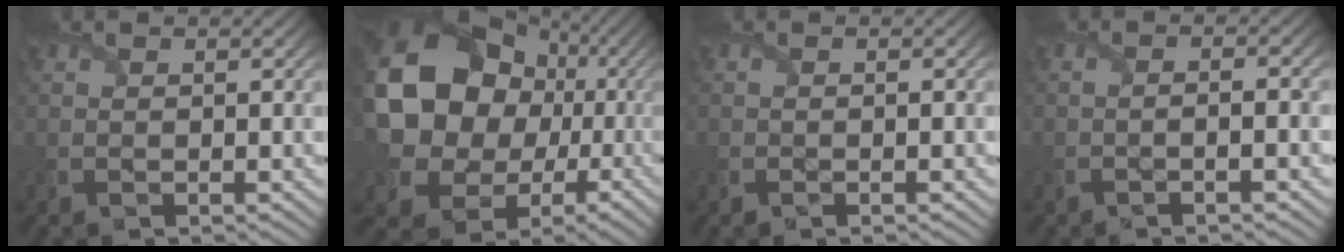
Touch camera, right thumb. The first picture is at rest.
{"total": 19.0, "force": [2.1, 16.3, 9.5], "torque": [-0.241, -0.001, 0.035]}
{"total": 1.0, "force": [-0.8, -0.1, 0.6], "torque": [-0.009, -0.005, -0.012]}
{"total": 2.4, "force": [-1.3, -0.3, 1.9], "torque": [-0.030, 0.007, -0.027]}